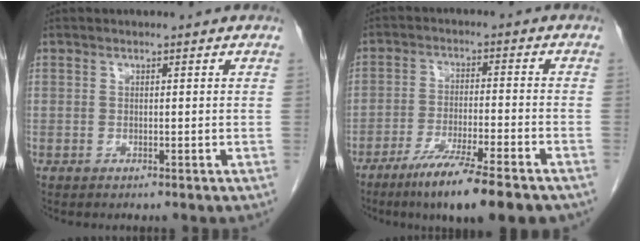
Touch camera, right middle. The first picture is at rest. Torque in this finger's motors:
{"motor_torque": [1.13, -1.01, 0.20, 0.12]}